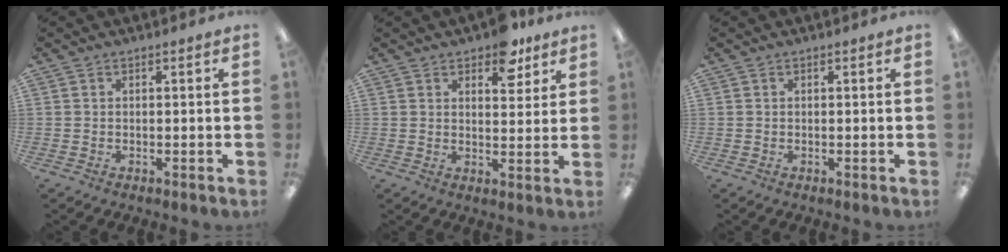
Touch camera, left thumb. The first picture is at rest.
{"total": 7.7, "force": [5.8, 3.7, 3.6], "torque": [-0.029, -0.031, 0.097]}
{"total": 0.0}